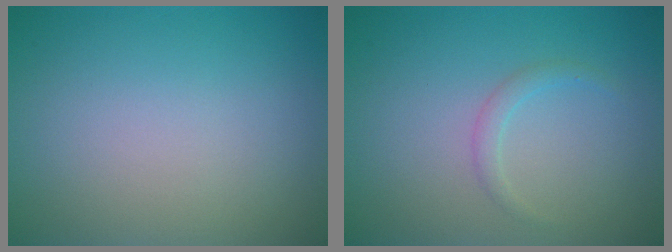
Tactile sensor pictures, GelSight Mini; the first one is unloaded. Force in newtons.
{"total": 1.1, "press": 1.1, "slide": 0.1}